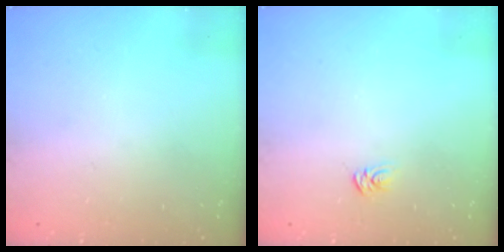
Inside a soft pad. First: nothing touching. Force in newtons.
{"total": 2.6, "press": 2.6, "slide": 0.3}